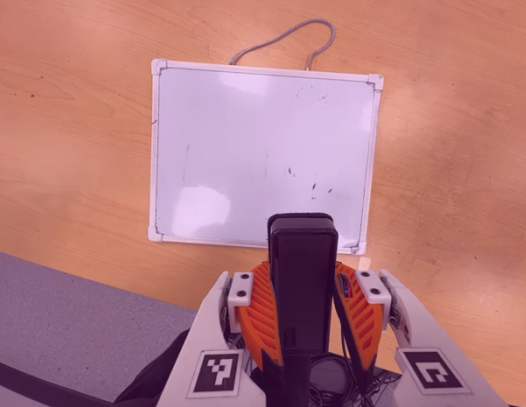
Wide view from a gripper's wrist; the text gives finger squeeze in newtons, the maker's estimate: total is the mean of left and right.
{"total": 7.6, "left": 6.1, "right": 9.1}